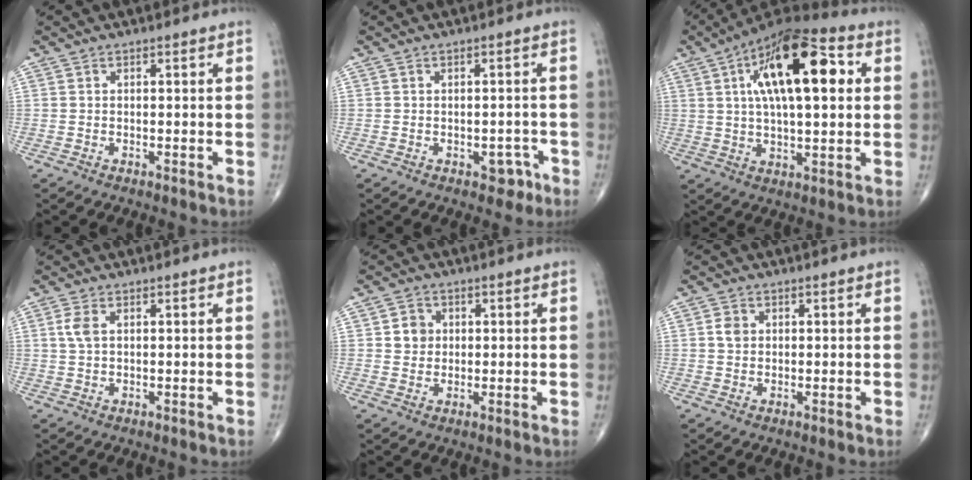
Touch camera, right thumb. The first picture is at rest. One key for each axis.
{"total": 2.8, "fx": -1.5, "fy": 2.0, "fz": 1.4, "tx": 0.003, "ty": 0.010, "tz": -0.017}
{"total": 21.1, "fx": 5.5, "fy": 8.6, "fz": 18.4, "tx": -0.290, "ty": 0.012, "tz": 0.079}
{"total": 2.8, "fx": 0.8, "fy": 1.5, "fz": 2.2, "tx": -0.057, "ty": 0.008, "tz": 0.018}
{"total": 3.6, "fx": 0.7, "fy": 3.3, "fz": 1.4, "tx": -0.003, "ty": 0.001, "tz": 0.009}
{"total": 2.1, "fx": 0.4, "fy": 1.7, "fz": 1.1, "tx": -0.015, "ty": 0.000, "tz": 0.008}